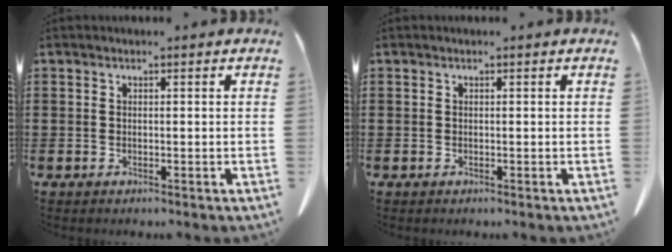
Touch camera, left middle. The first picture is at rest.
{"total": 0.0}